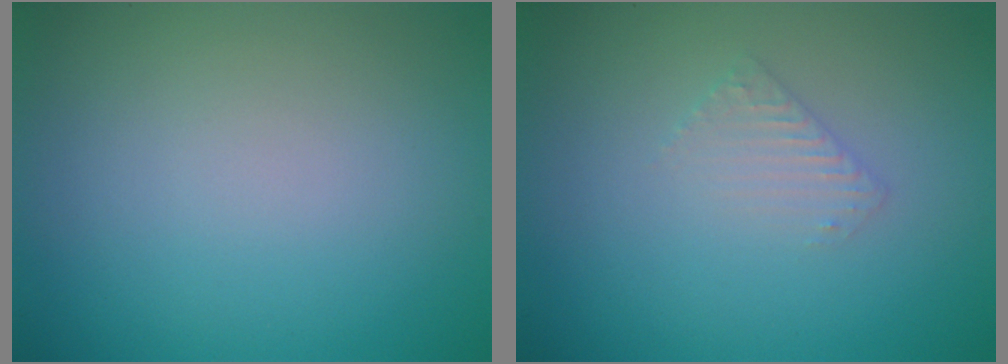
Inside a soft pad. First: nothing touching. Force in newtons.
{"total": 1.3, "press": 1.3, "slide": 0.3}